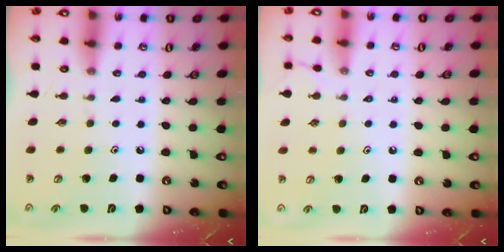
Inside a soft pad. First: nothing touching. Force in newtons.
{"total": 1.8, "press": 1.8, "slide": 0.4}